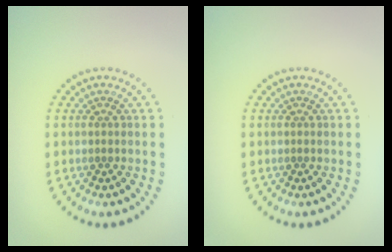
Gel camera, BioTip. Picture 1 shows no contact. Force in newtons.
{"total": 0.0}